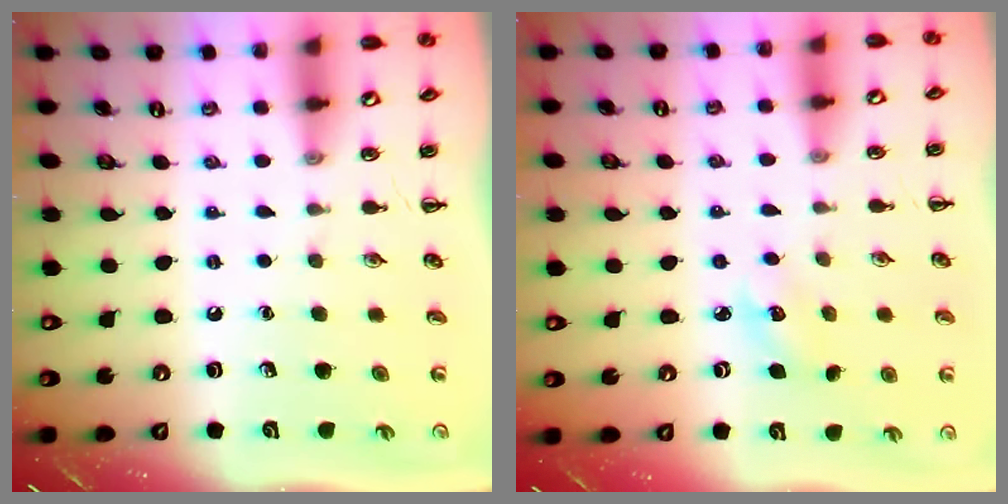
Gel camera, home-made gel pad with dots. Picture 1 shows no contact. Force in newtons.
{"total": 3.8, "press": 3.6, "slide": 1.1}